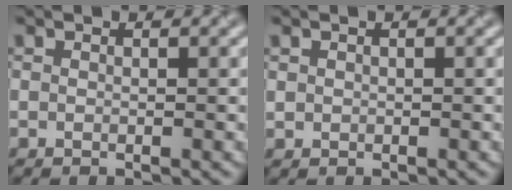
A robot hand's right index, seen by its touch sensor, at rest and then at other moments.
{"total": 0.6, "force": [0.2, 0.5, 0.1], "torque": [0.000, -0.002, 0.005]}